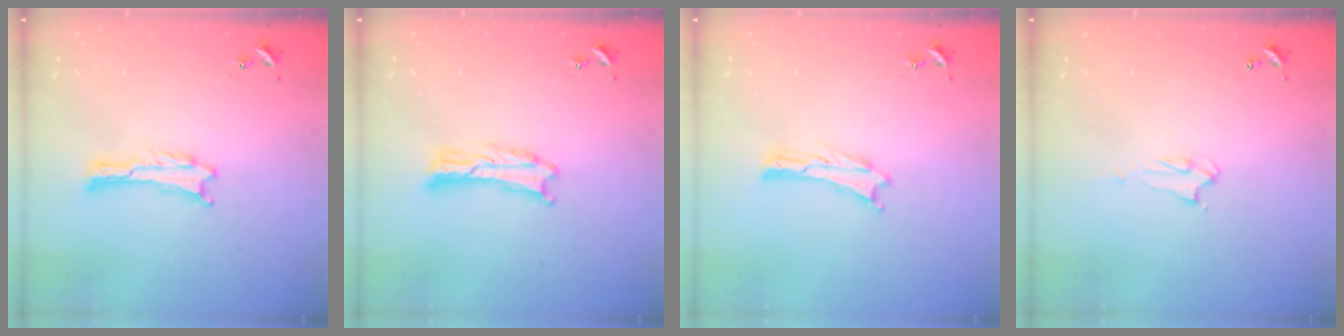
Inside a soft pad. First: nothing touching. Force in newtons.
{"total": 1.0, "press": 1.0, "slide": 0.2}
{"total": 0.0}
{"total": 2.2, "press": 2.2, "slide": 0.2}